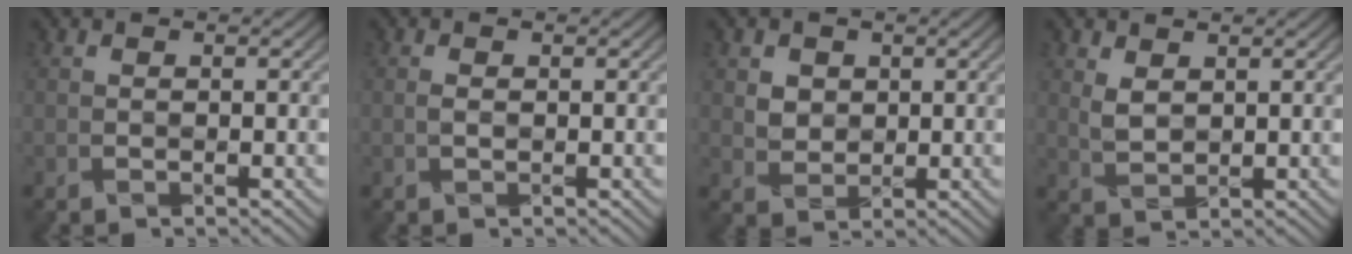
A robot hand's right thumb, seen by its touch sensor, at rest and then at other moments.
{"total": 0.0}
{"total": 2.2, "force": [1.1, 1.9, 0.1], "torque": [-0.014, -0.007, 0.025]}
{"total": 1.9, "force": [1.4, 1.0, 0.8], "torque": [-0.030, -0.007, 0.035]}